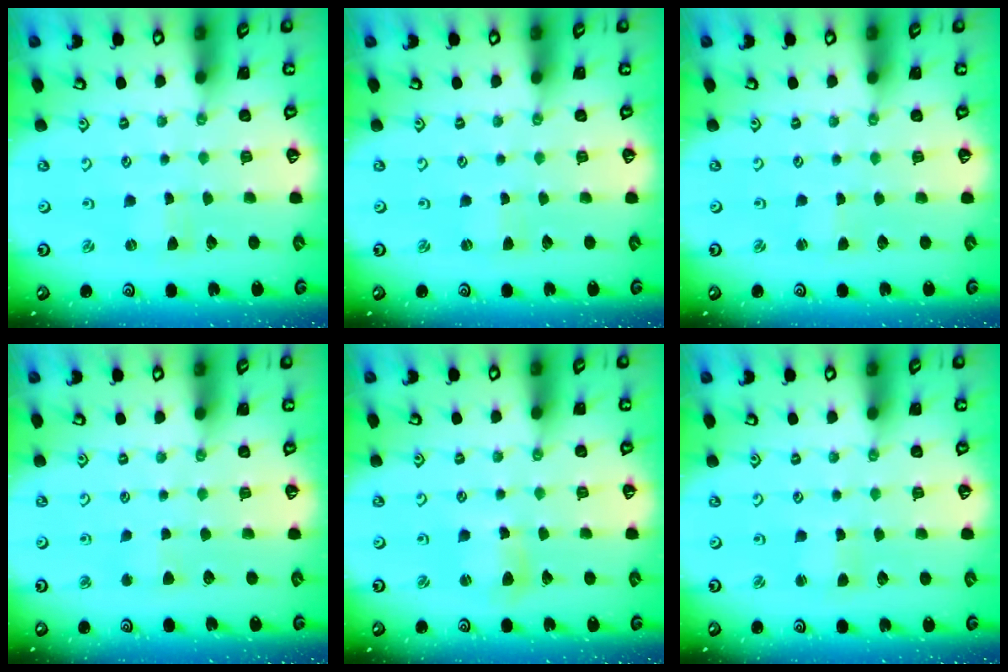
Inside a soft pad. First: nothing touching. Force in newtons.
{"total": 0.0}
{"total": 0.0}
{"total": 1.9, "press": 1.9, "slide": 0.5}
{"total": 4.5, "press": 4.5, "slide": 0.6}
{"total": 1.4, "press": 1.3, "slide": 0.3}